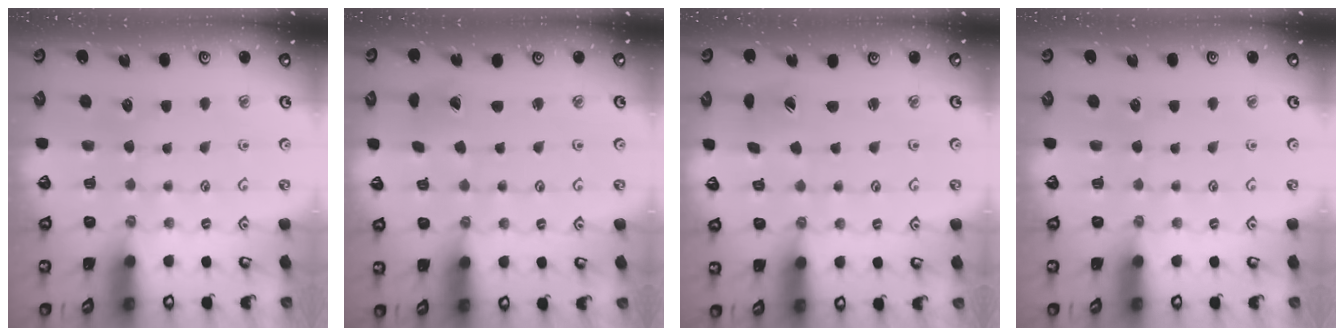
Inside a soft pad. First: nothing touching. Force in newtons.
{"total": 1.2, "press": 1.2, "slide": 0.2}
{"total": 1.9, "press": 1.8, "slide": 0.2}
{"total": 0.0}